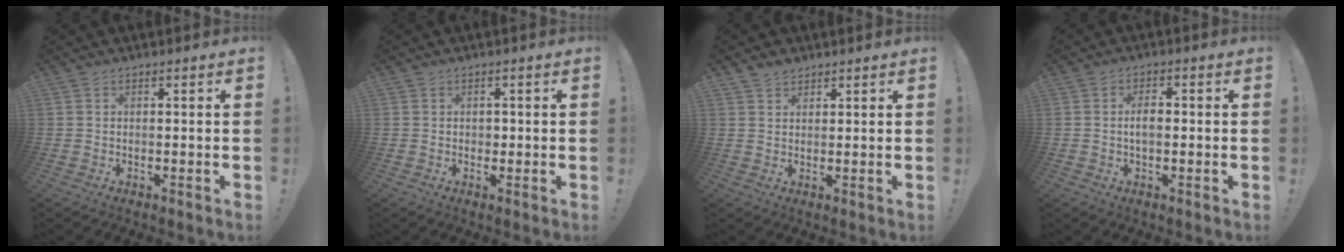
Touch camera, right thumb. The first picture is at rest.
{"total": 1.1, "force": [-0.1, 1.0, 0.2], "torque": [0.004, 0.000, -0.003]}
{"total": 2.5, "force": [2.1, 1.3, 0.5], "torque": [-0.003, -0.012, 0.037]}
{"total": 3.7, "force": [-0.3, 1.8, 3.2], "torque": [-0.050, 0.000, -0.010]}